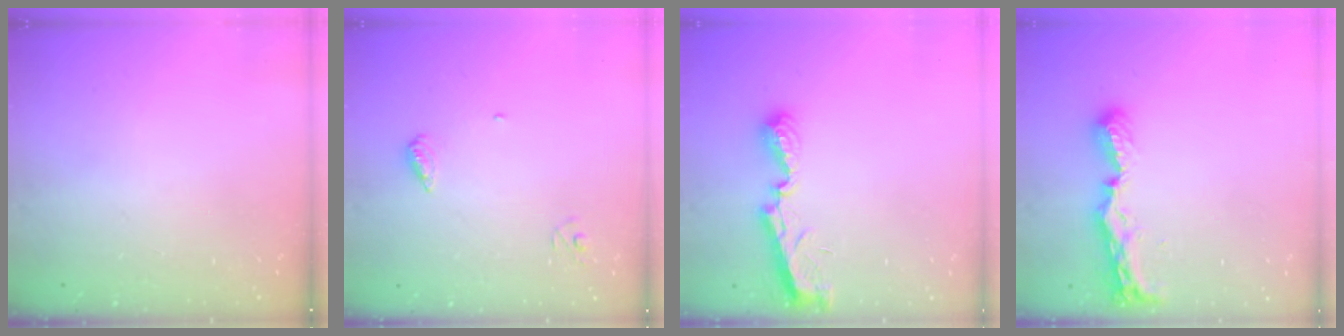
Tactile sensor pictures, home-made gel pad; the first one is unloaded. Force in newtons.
{"total": 5.3, "press": 5.3, "slide": 0.6}
{"total": 7.6, "press": 7.5, "slide": 0.3}
{"total": 8.8, "press": 8.8, "slide": 0.3}